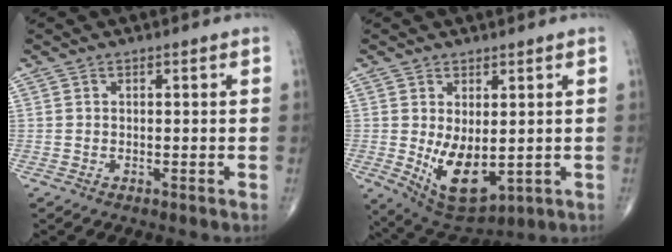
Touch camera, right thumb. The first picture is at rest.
{"total": 10.1, "force": [-0.7, 5.3, 8.5], "torque": [-0.128, -0.016, 0.015]}